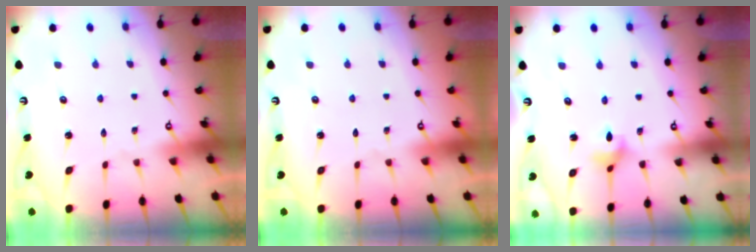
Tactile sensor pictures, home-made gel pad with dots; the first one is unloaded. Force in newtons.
{"total": 0.0}
{"total": 3.3, "press": 3.3, "slide": 0.5}